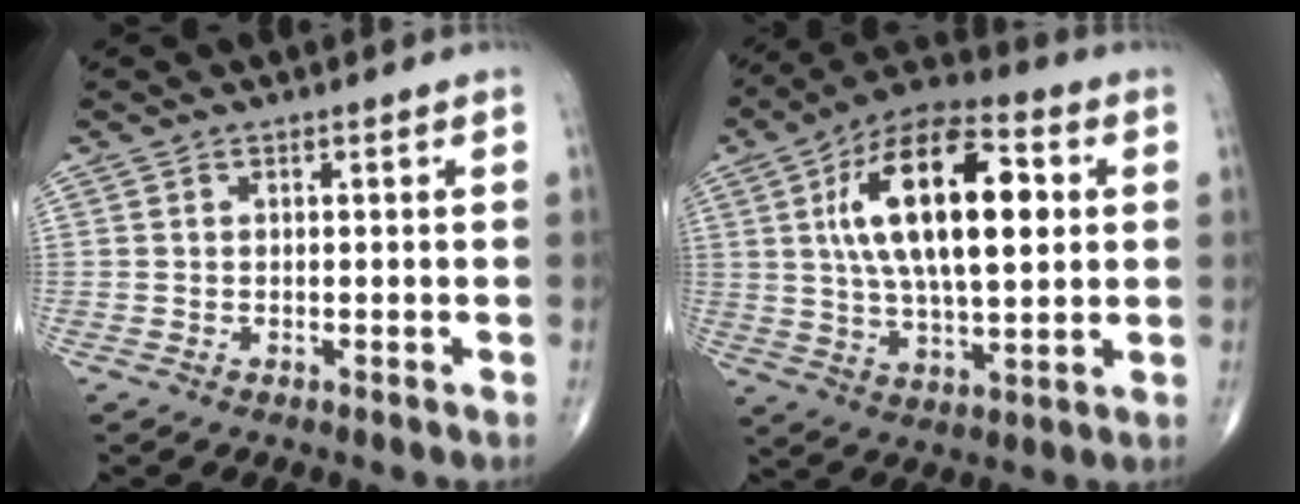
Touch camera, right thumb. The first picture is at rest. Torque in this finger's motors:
{"motor_torque": [0.46, 4.20, 1.95, 0.82, 0.60]}